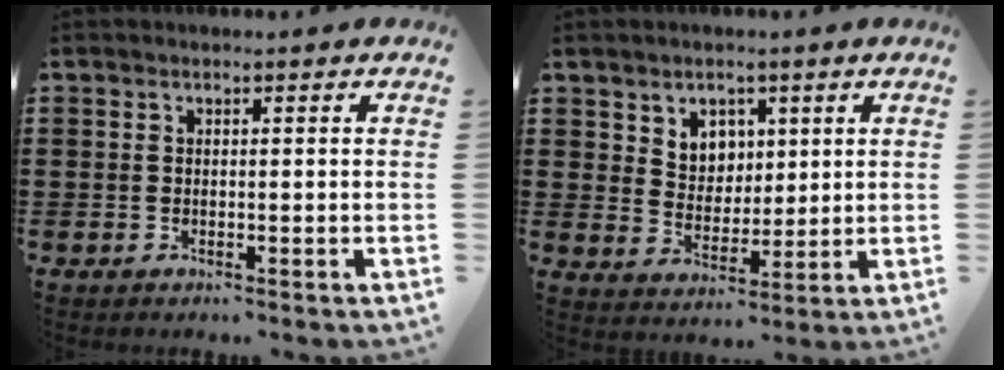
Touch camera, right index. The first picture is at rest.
{"total": 4.9, "force": [2.8, 3.9, 0.9], "torque": [-0.031, 0.003, 0.050]}